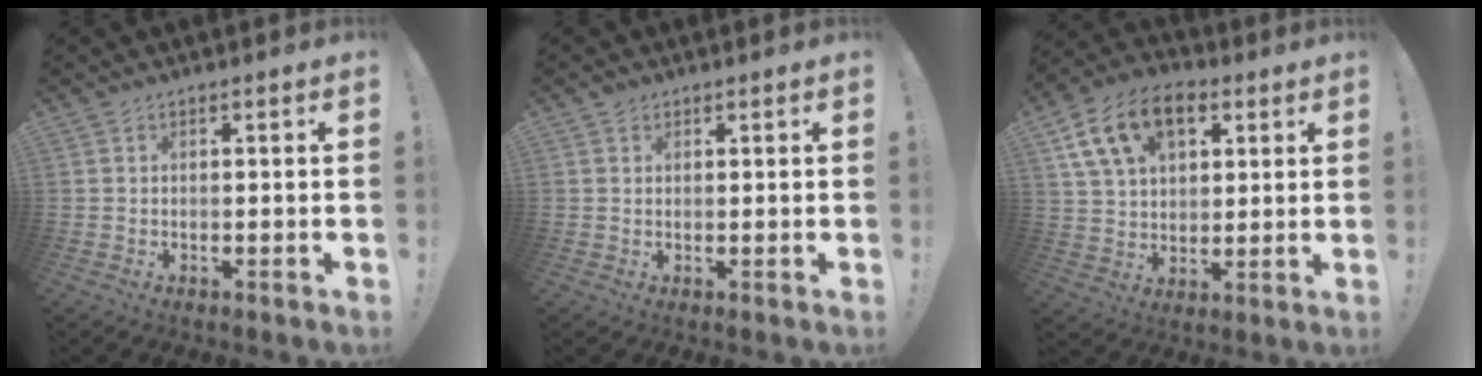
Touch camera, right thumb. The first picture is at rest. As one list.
[{"total": 1.4, "force": [1.1, 0.9, 0.2], "torque": [0.000, 0.000, 0.019]}, {"total": 16.4, "force": [7.4, 10.7, 10.0], "torque": [-0.158, -0.023, 0.140]}]